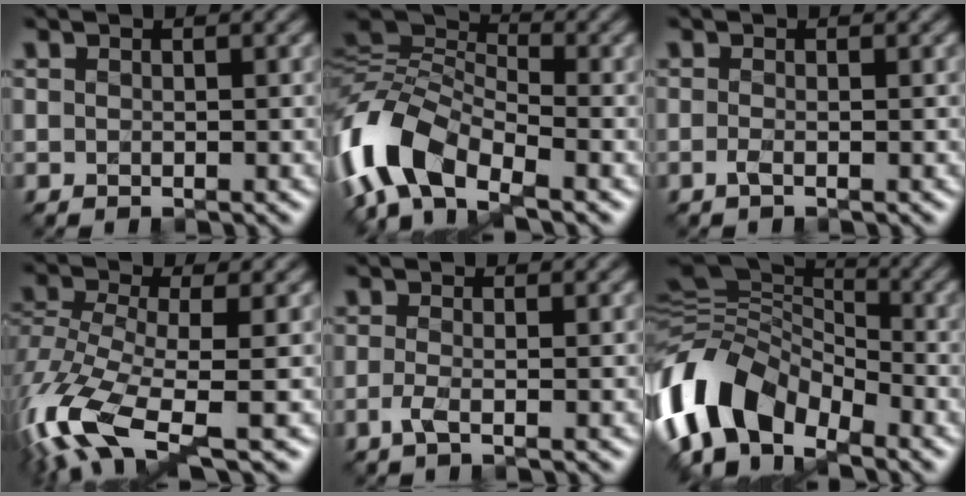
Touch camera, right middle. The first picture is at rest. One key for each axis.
{"total": 10.4, "fx": -5.0, "fy": 5.4, "fz": 7.4, "tx": -0.151, "ty": 0.007, "tz": -0.114}
{"total": 1.0, "fx": -0.4, "fy": 0.3, "fz": 0.8, "tx": -0.017, "ty": -0.006, "tz": -0.010}
{"total": 10.7, "fx": -5.0, "fy": 3.8, "fz": 8.7, "tx": -0.202, "ty": -0.018, "tz": -0.096}
{"total": 1.6, "fx": -0.7, "fy": 0.5, "fz": 1.4, "tx": -0.028, "ty": -0.007, "tz": -0.020}
{"total": 11.2, "fx": -6.0, "fy": 6.5, "fz": 6.8, "tx": -0.125, "ty": -0.002, "tz": -0.125}